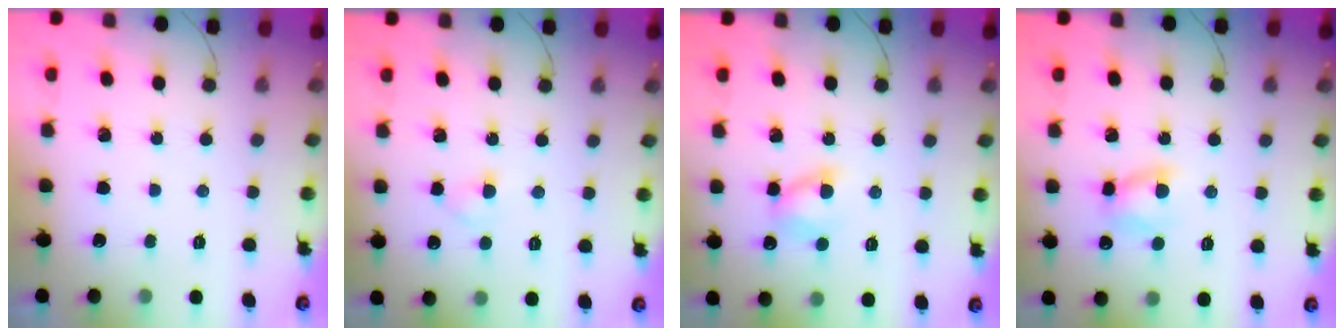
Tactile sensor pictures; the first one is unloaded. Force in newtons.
{"total": 2.3, "press": 2.0, "slide": 1.1}
{"total": 5.7, "press": 5.7, "slide": 0.7}
{"total": 5.3, "press": 5.2, "slide": 1.2}